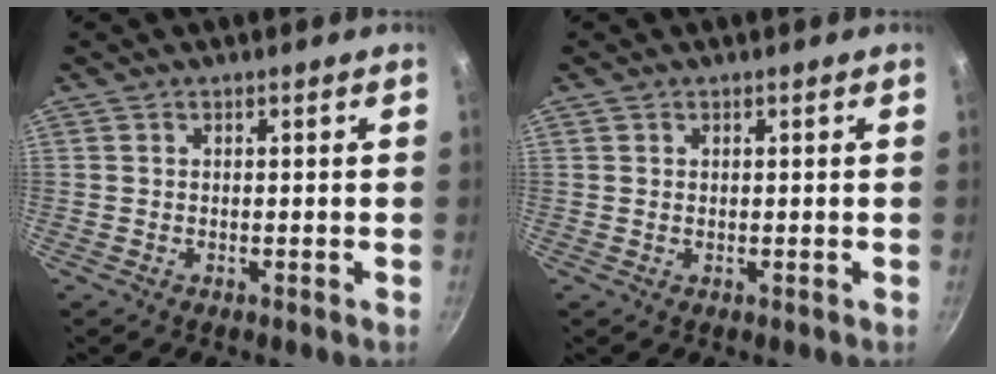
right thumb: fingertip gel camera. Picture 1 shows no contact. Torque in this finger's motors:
{"motor_torque": [-0.59, 0.28, -0.46, 0.57, 0.05]}